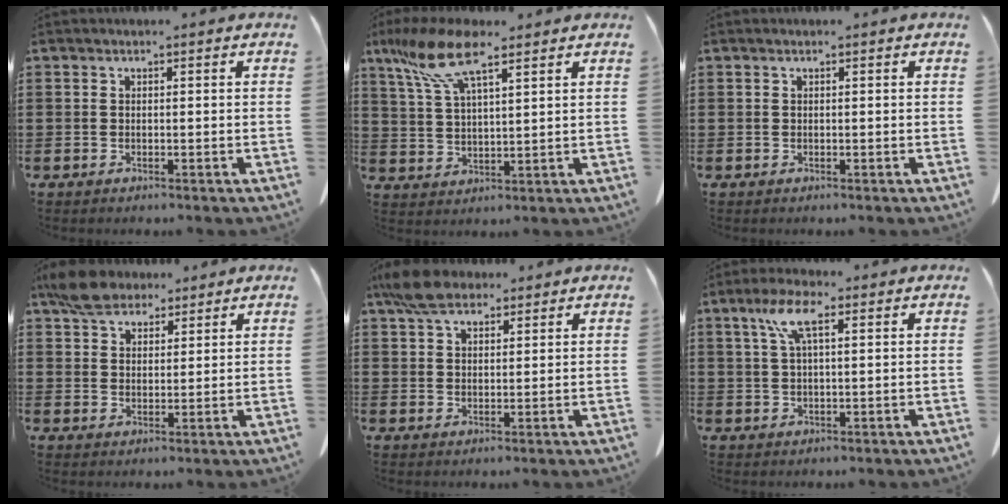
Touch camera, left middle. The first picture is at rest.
{"total": 10.0, "force": [6.6, 2.9, 6.9], "torque": [-0.166, -0.013, 0.118]}
{"total": 0.0}
{"total": 6.2, "force": [5.0, 3.0, 2.2], "torque": [-0.052, -0.001, 0.094]}
{"total": 6.1, "force": [4.6, 2.7, 3.0], "torque": [-0.073, 0.004, 0.088]}
{"total": 6.5, "force": [3.1, 1.8, 5.4], "torque": [-0.116, 0.010, 0.053]}